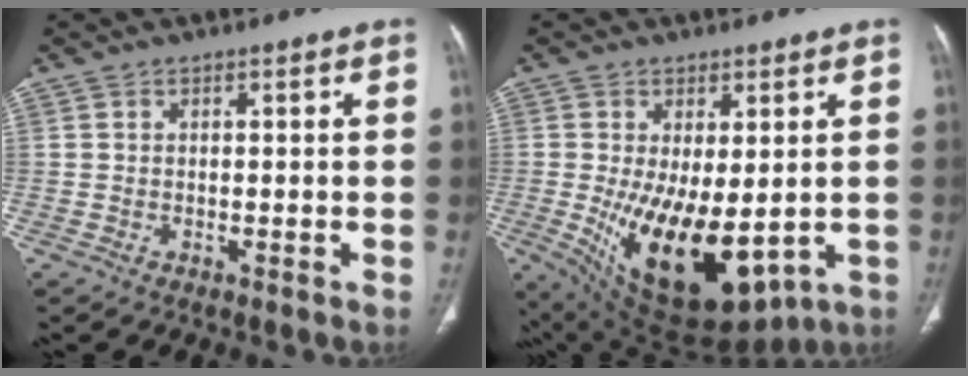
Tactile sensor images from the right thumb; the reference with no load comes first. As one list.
[{"total": 17.6, "force": [-2.8, 8.7, 15.0], "torque": [-0.240, -0.029, -0.012]}]